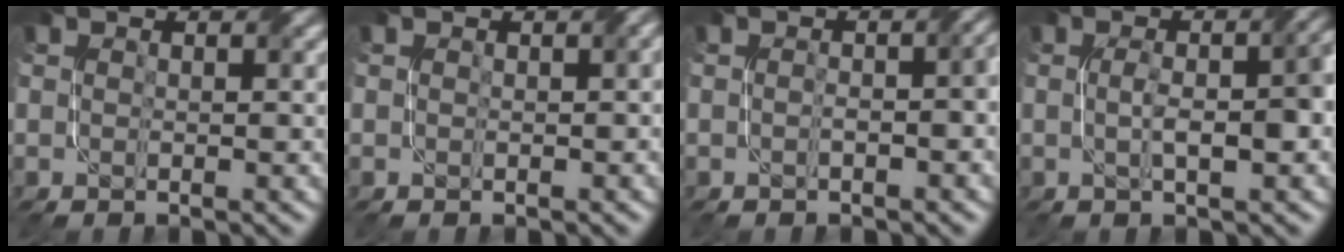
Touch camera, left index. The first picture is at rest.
{"total": 0.9, "force": [0.2, 0.2, 0.9], "torque": [-0.010, 0.002, 0.003]}
{"total": 3.2, "force": [-0.2, 1.4, 2.9], "torque": [-0.019, 0.013, -0.013]}
{"total": 5.0, "force": [-0.2, 1.3, 4.8], "torque": [-0.069, 0.007, -0.001]}